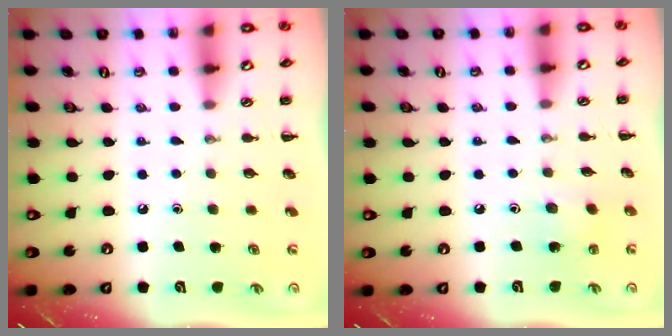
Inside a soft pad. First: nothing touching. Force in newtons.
{"total": 2.5, "press": 2.4, "slide": 0.8}